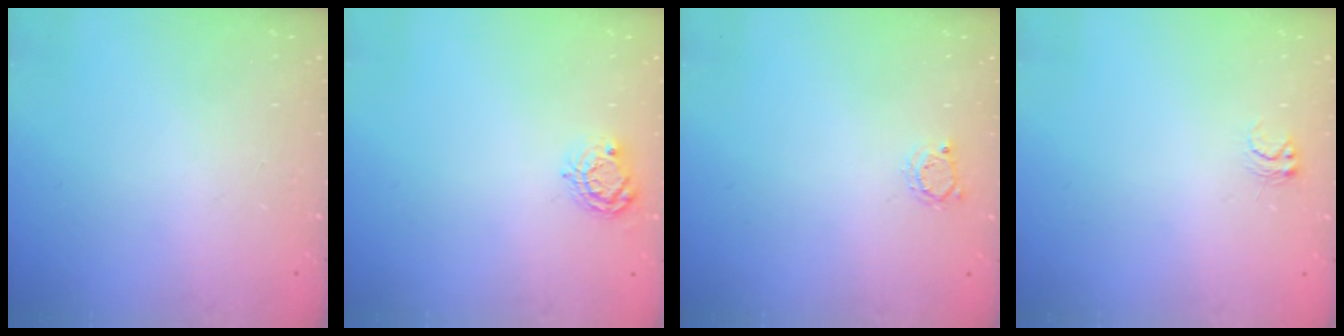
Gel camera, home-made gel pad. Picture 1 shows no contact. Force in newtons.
{"total": 5.9, "press": 5.9, "slide": 0.2}
{"total": 2.6, "press": 2.6, "slide": 0.4}
{"total": 2.6, "press": 2.6, "slide": 0.2}